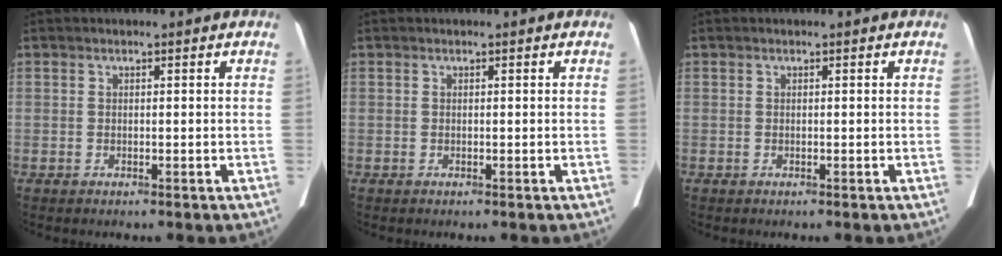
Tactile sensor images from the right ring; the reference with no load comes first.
{"total": 0.0}
{"total": 0.0}